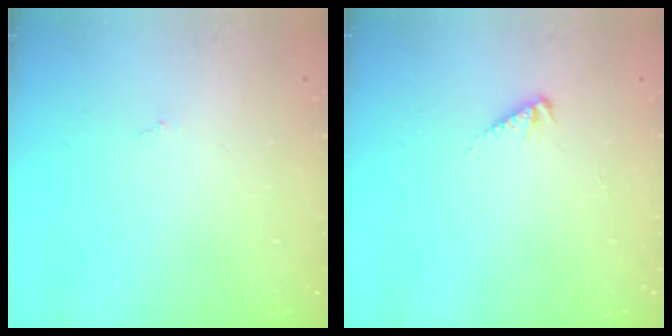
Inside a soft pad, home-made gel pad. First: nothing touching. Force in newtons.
{"total": 2.4, "press": 2.3, "slide": 0.5}